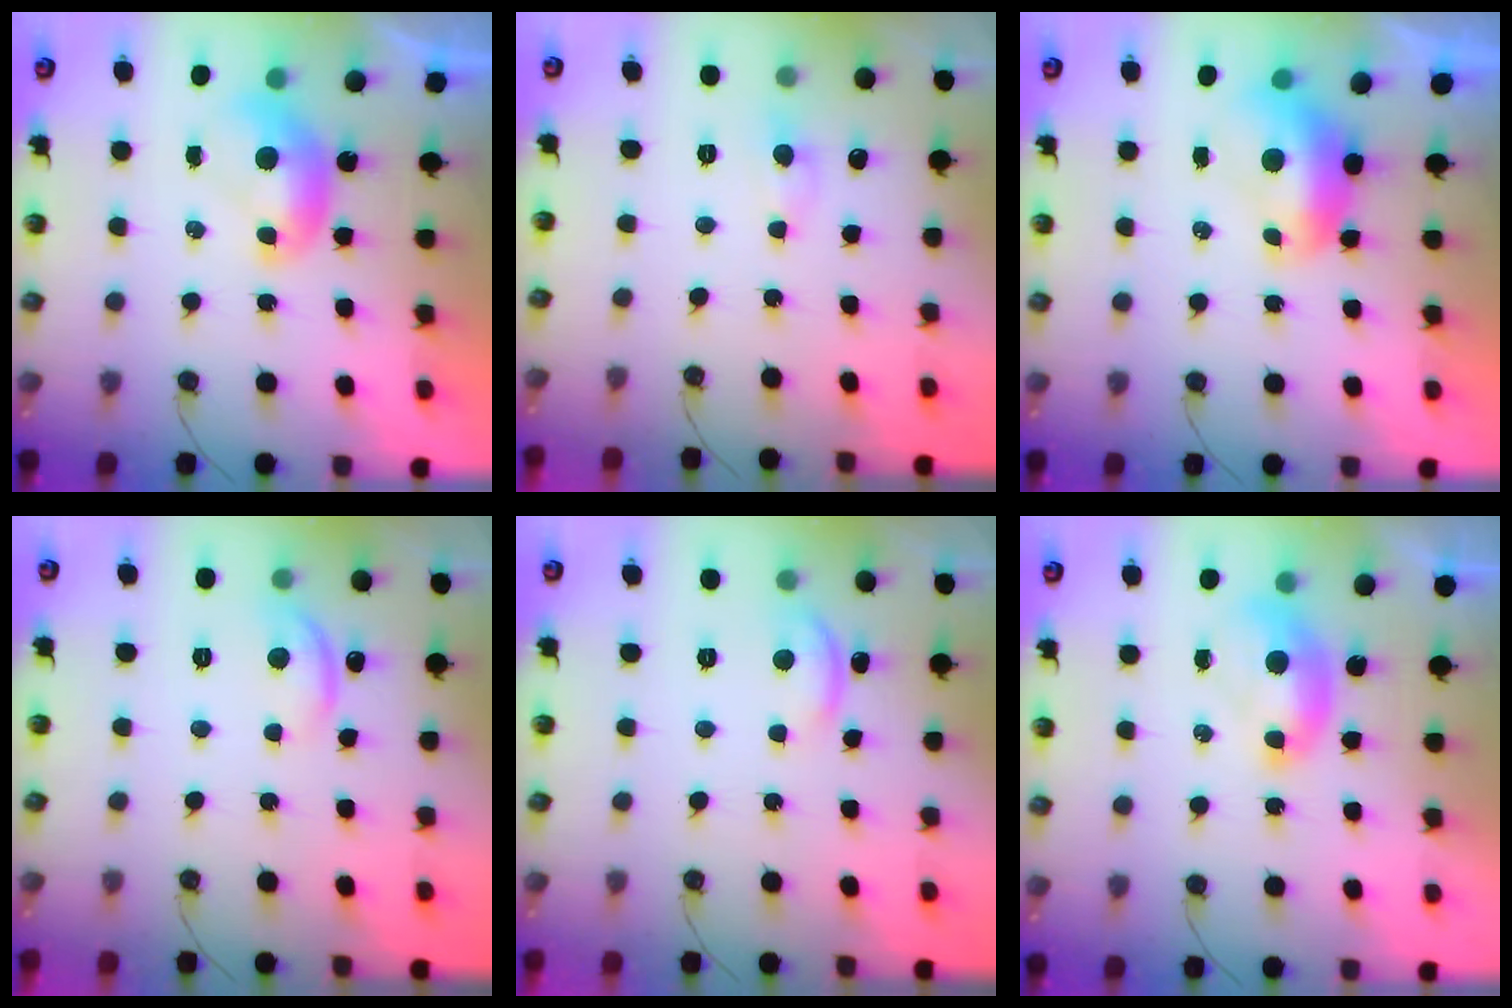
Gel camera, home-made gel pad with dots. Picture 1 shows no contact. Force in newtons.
{"total": 0.9, "press": 0.6, "slide": 0.6}
{"total": 1.7, "press": 1.5, "slide": 0.7}
{"total": 4.9, "press": 4.9, "slide": 0.6}
{"total": 2.1, "press": 2.0, "slide": 0.4}
{"total": 1.5, "press": 1.4, "slide": 0.6}